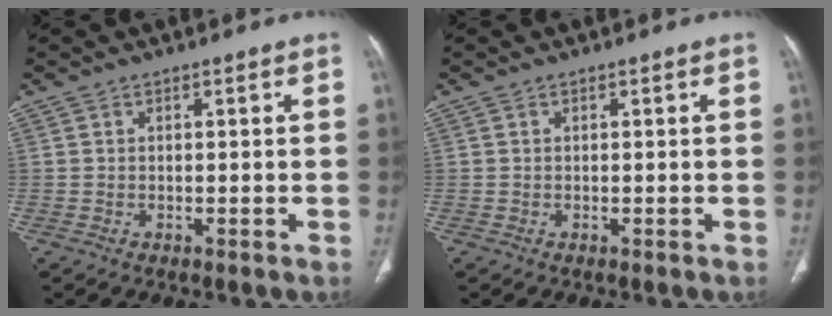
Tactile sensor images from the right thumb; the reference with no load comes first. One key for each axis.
{"total": 0.0}